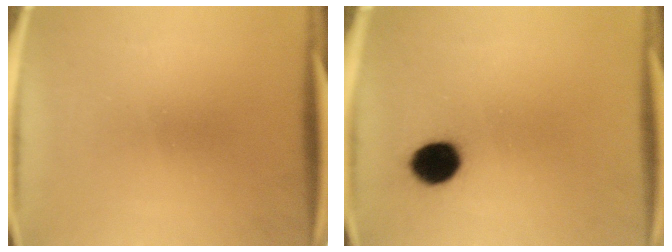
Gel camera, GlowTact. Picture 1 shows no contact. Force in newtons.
{"total": 7.8}